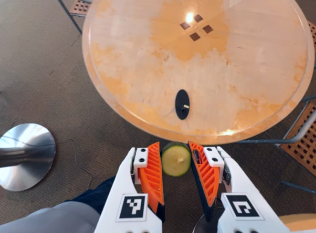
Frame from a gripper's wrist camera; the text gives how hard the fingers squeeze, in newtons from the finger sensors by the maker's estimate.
{"total": 8.1, "left": 8.0, "right": 8.3}